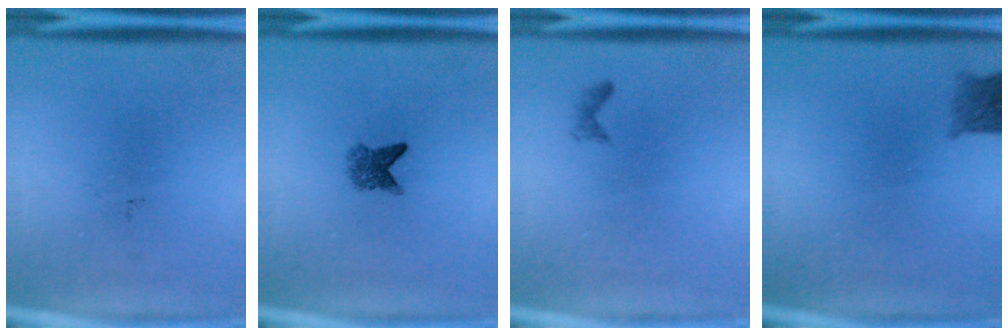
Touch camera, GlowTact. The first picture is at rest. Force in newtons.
{"total": 2.7}
{"total": 0.6}
{"total": 2.8}